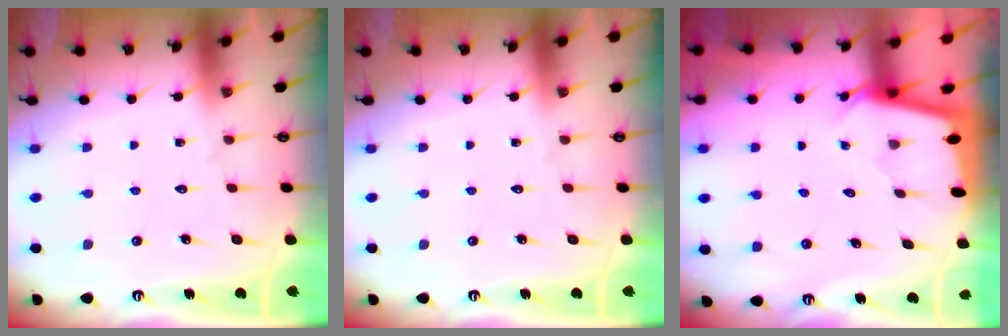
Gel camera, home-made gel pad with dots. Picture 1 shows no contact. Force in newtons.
{"total": 0.0}
{"total": 2.0, "press": 2.0, "slide": 0.1}